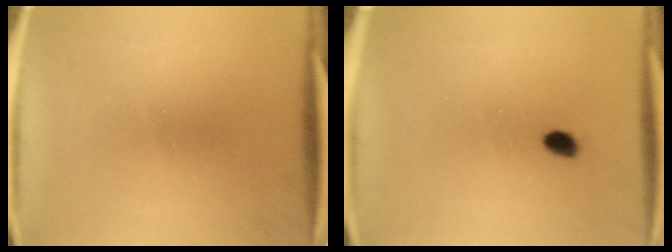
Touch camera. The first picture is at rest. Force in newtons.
{"total": 1.5}